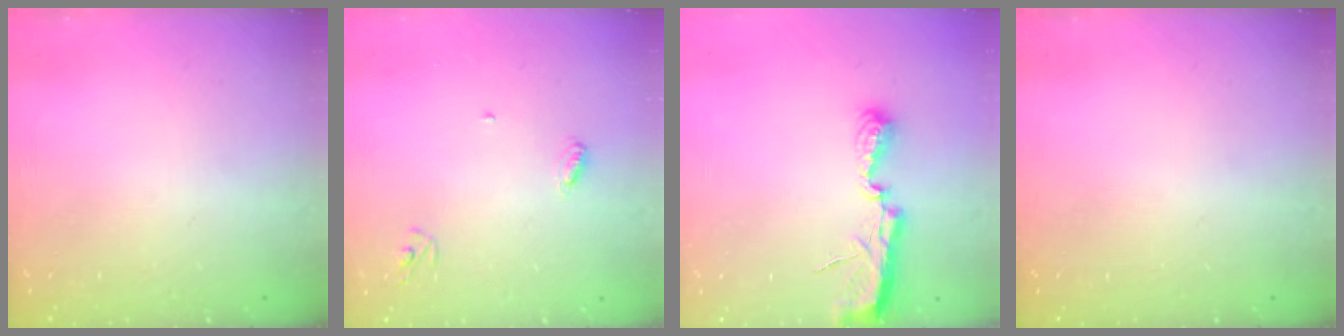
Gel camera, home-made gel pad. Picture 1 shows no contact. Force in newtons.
{"total": 3.9, "press": 3.9, "slide": 0.3}
{"total": 7.2, "press": 7.2, "slide": 0.5}
{"total": 0.0}